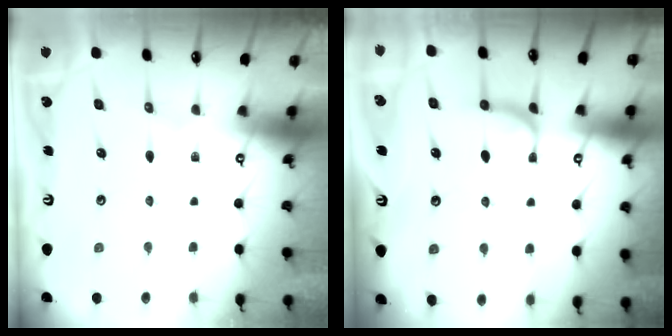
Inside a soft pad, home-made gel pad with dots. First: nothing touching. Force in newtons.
{"total": 1.0, "press": 0.9, "slide": 0.5}